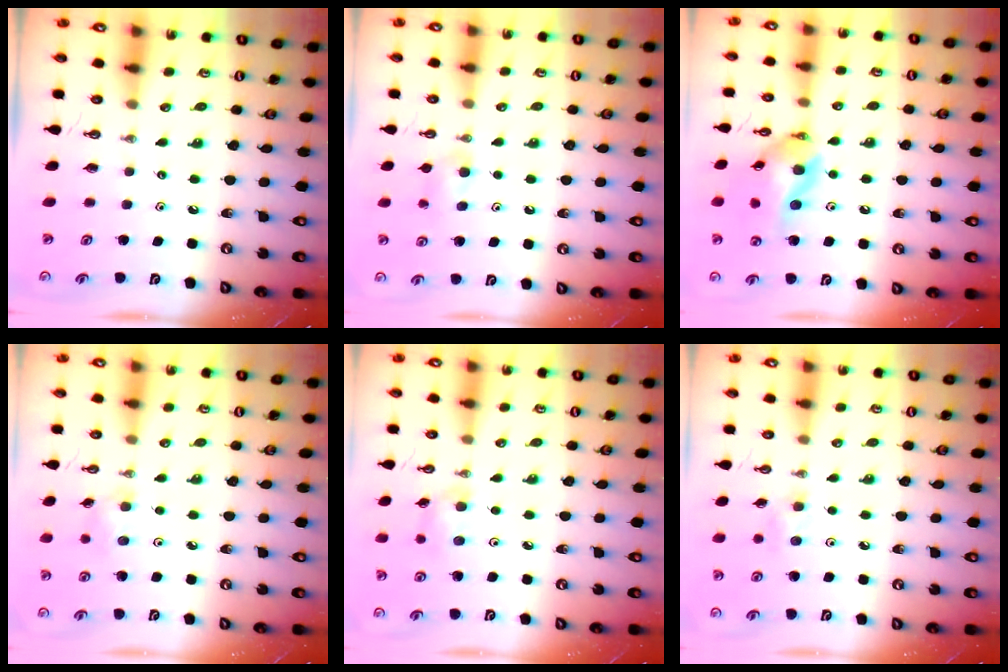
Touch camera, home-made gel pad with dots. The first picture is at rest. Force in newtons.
{"total": 6.8, "press": 6.7, "slide": 0.8}
{"total": 14.9, "press": 14.7, "slide": 2.5}
{"total": 6.6, "press": 6.0, "slide": 2.7}
{"total": 7.4, "press": 5.6, "slide": 4.8}
{"total": 8.3, "press": 7.1, "slide": 4.2}